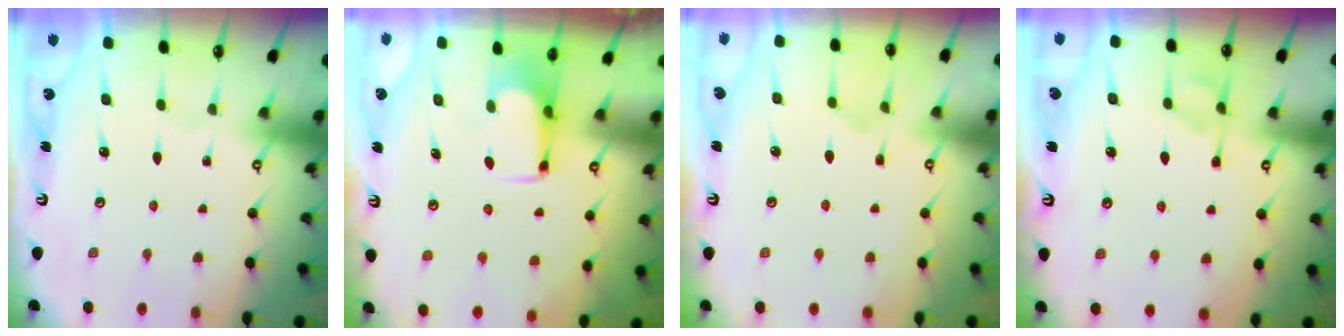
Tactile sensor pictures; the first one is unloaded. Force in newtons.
{"total": 0.0}
{"total": 2.9, "press": 2.6, "slide": 1.3}
{"total": 4.9, "press": 4.9, "slide": 0.5}